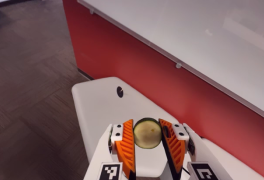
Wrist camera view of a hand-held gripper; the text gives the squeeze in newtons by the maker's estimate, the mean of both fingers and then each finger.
{"total": 10.4, "left": 10.9, "right": 9.9}